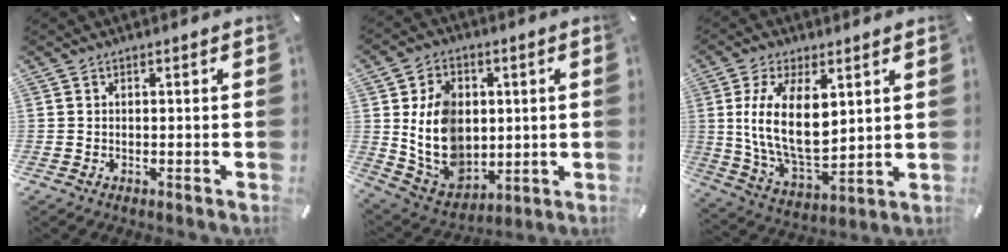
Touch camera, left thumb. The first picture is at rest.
{"total": 14.3, "force": [1.3, 12.0, 7.8], "torque": [-0.163, -0.007, 0.030]}
{"total": 15.4, "force": [3.8, 8.6, 12.2], "torque": [-0.260, -0.012, 0.067]}